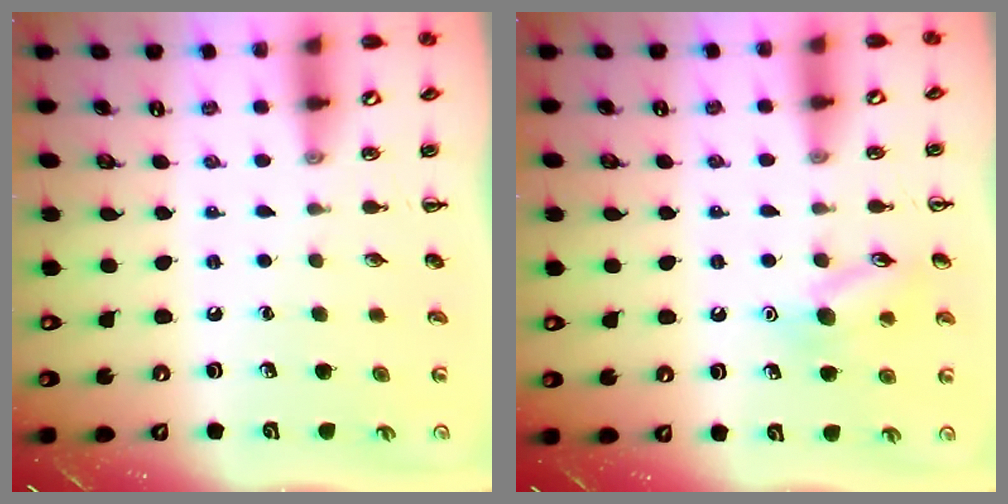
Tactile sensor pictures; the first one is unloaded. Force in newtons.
{"total": 10.6, "press": 10.5, "slide": 1.6}